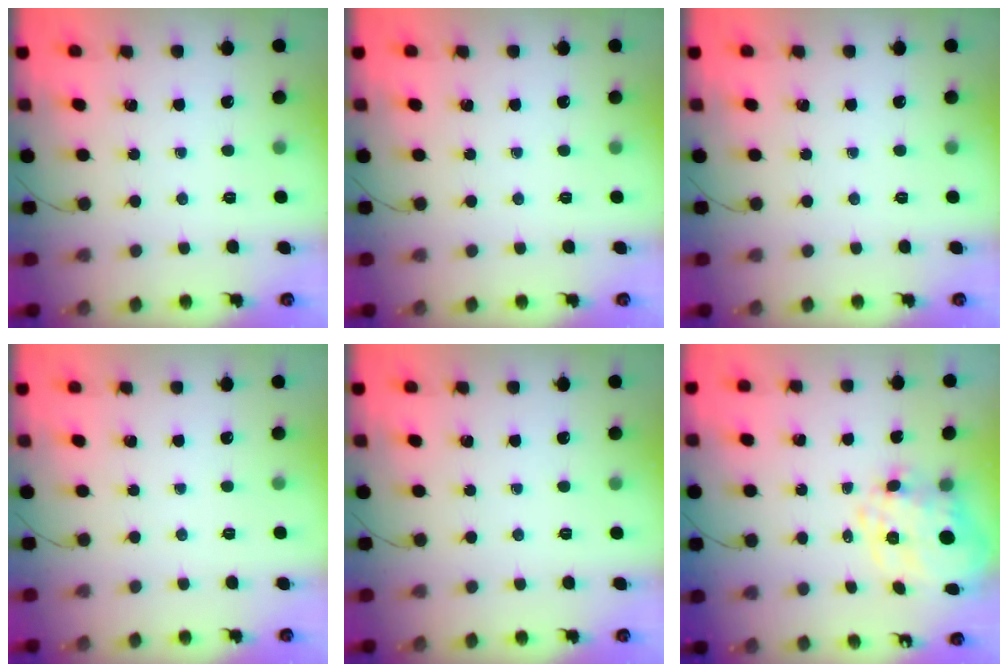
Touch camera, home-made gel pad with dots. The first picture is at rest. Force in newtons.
{"total": 0.0}
{"total": 0.0}
{"total": 2.4, "press": 2.4, "slide": 0.5}
{"total": 0.0}
{"total": 4.0, "press": 3.1, "slide": 2.5}